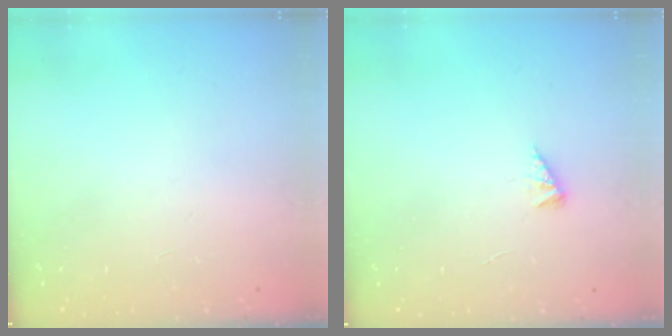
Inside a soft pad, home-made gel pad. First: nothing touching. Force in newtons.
{"total": 1.9, "press": 1.8, "slide": 0.4}